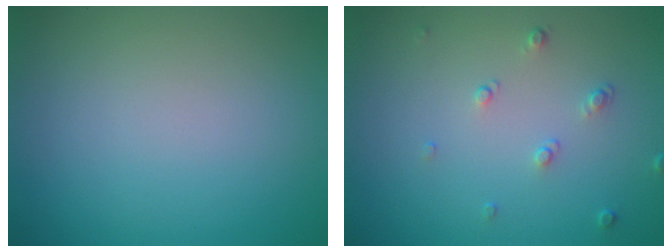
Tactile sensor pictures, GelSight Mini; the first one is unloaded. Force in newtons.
{"total": 1.1, "press": 0.8, "slide": 0.8}